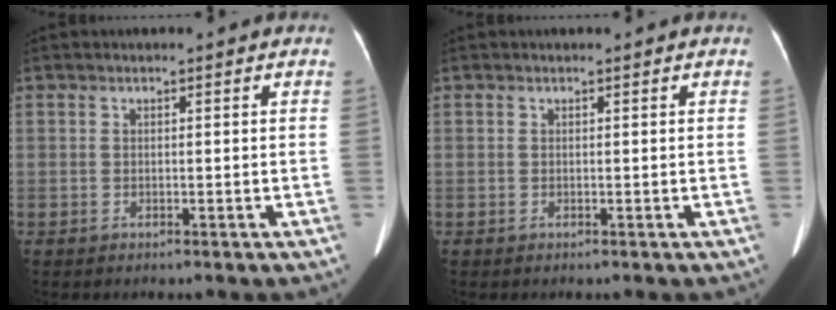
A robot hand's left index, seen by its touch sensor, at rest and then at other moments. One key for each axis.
{"total": 0.0}